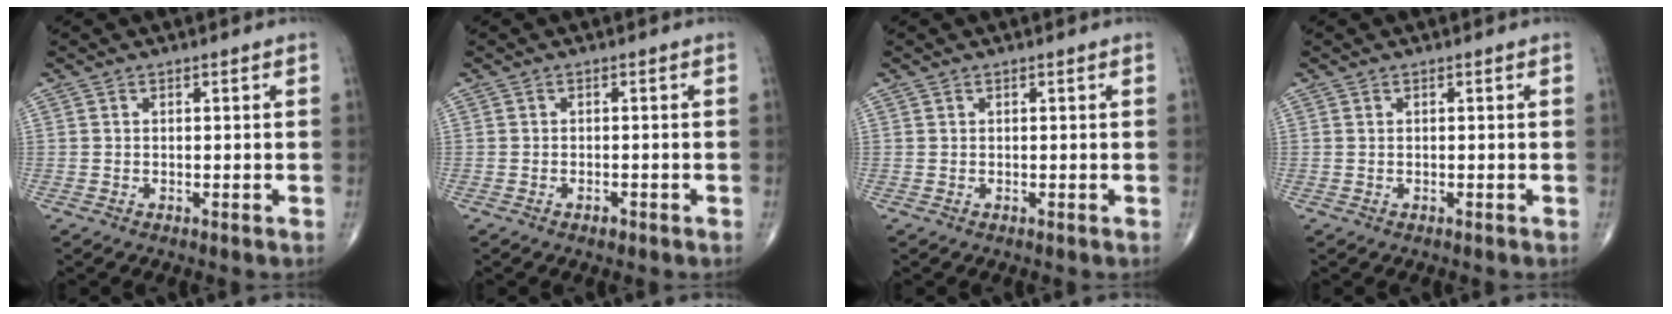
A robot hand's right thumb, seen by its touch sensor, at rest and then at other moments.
{"total": 1.2, "force": [-0.8, 0.6, 0.7], "torque": [-0.011, 0.002, -0.012]}
{"total": 0.0}
{"total": 0.0}